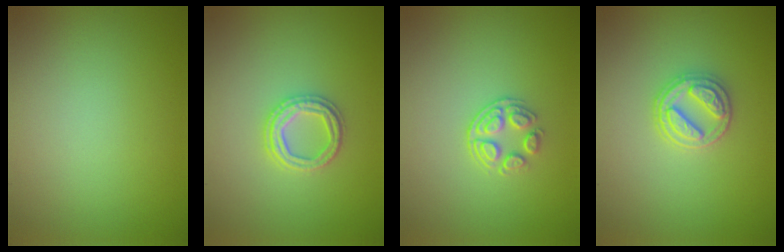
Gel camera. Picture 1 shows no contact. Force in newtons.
{"total": 2.4, "press": 2.4, "slide": 0.3}
{"total": 2.4, "press": 1.8, "slide": 1.6}
{"total": 3.1, "press": 2.9, "slide": 1.0}